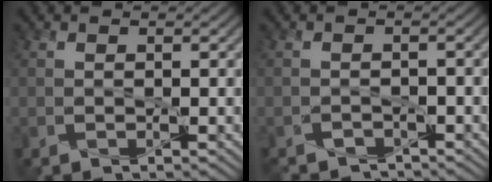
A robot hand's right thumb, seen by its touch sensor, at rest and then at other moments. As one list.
[{"total": 3.3, "force": [-3.1, 1.0, 0.4], "torque": [-0.004, 0.001, -0.047]}]